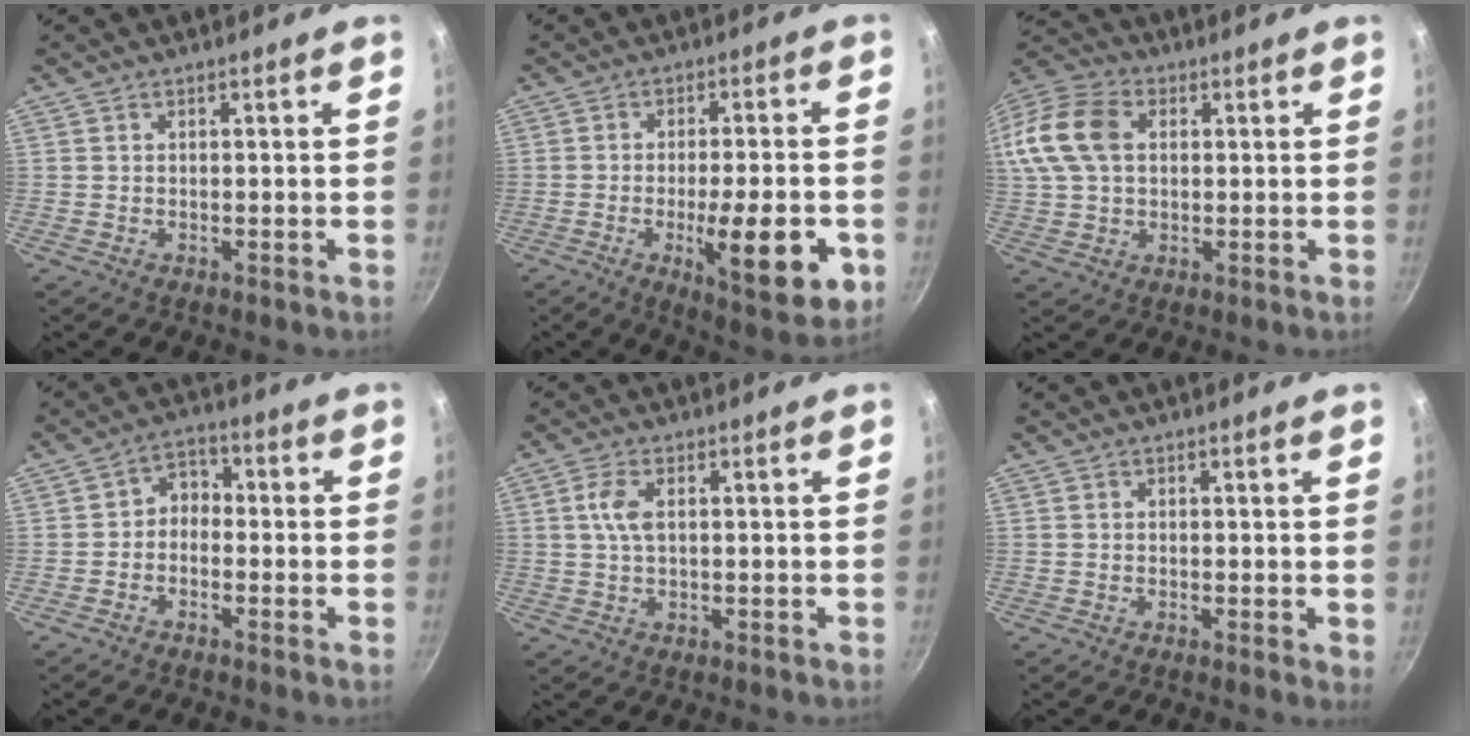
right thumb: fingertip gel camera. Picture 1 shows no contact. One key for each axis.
{"total": 15.3, "fx": -4.5, "fy": 4.2, "fz": 14.0, "tx": -0.183, "ty": 0.004, "tz": -0.060}
{"total": 16.7, "fx": 3.2, "fy": 12.0, "fz": 11.2, "tx": -0.242, "ty": 0.029, "tz": 0.048}
{"total": 4.0, "fx": -1.3, "fy": 3.1, "fz": 2.2, "tx": -0.016, "ty": 0.028, "tz": -0.032}
{"total": 4.1, "fx": 0.7, "fy": 2.0, "fz": 3.5, "tx": -0.074, "ty": 0.006, "tz": 0.013}
{"total": 1.0, "fx": 0.1, "fy": 0.4, "fz": 0.9, "tx": -0.012, "ty": -0.004, "tz": -0.003}